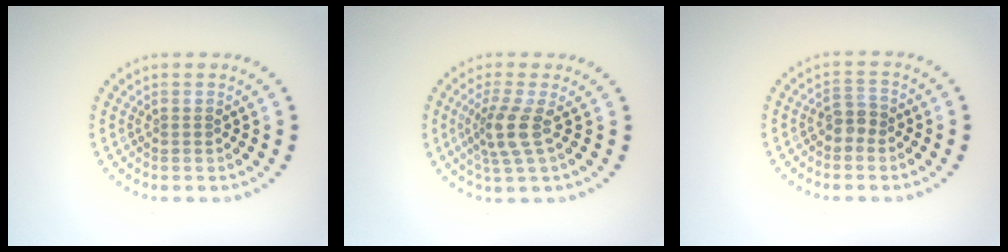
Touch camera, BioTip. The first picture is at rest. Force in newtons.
{"total": 2.9, "press": 2.2, "slide": 1.8}
{"total": 1.6, "press": 1.4, "slide": 0.8}